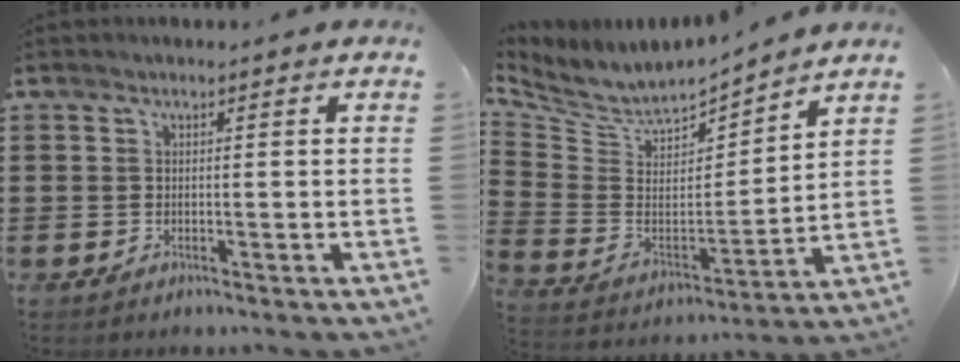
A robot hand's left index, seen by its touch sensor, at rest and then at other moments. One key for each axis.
{"total": 5.6, "fx": 4.8, "fy": 2.4, "fz": 1.7, "tx": -0.064, "ty": -0.039, "tz": 0.081}